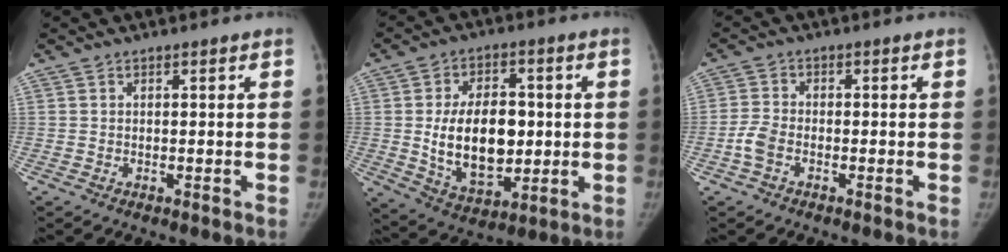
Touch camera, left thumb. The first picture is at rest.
{"total": 15.9, "force": [-0.1, 10.0, 12.4], "torque": [-0.170, -0.003, 0.014]}
{"total": 3.4, "force": [-1.6, 2.1, 2.2], "torque": [-0.049, 0.008, -0.036]}